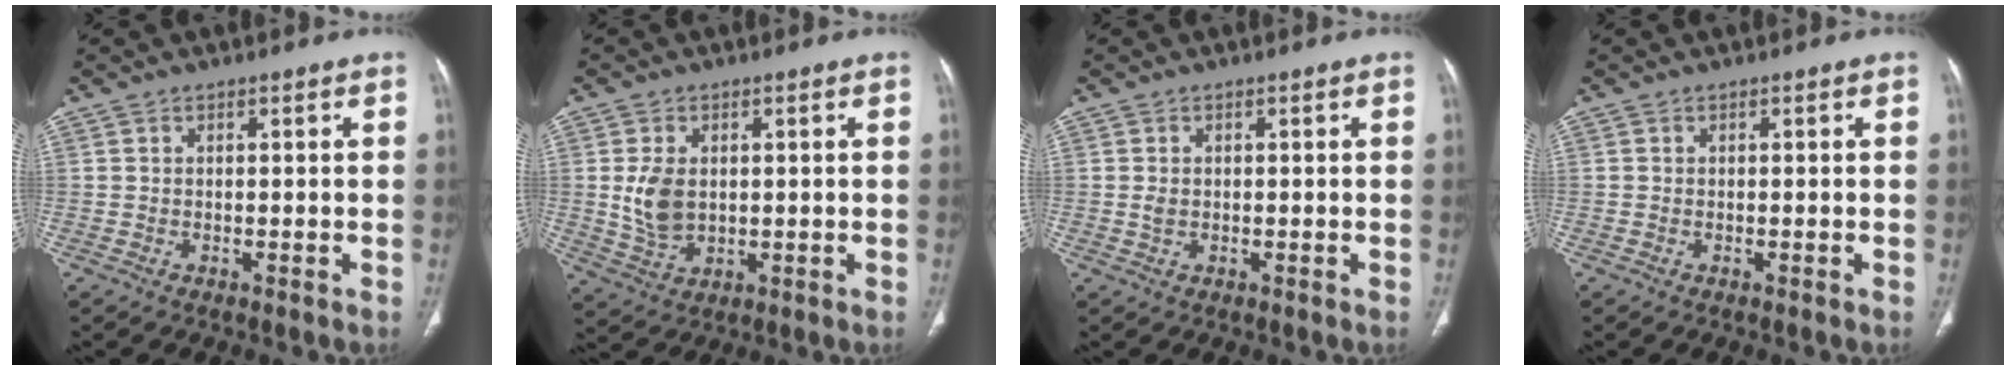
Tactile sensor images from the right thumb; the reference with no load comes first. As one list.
[{"total": 6.7, "force": [0.7, 4.4, 4.9], "torque": [-0.089, -0.006, 0.023]}, {"total": 1.1, "force": [0.0, 0.9, 0.7], "torque": [-0.015, 0.000, 0.001]}, {"total": 0.0}]